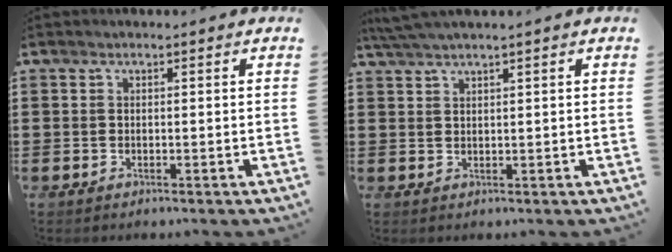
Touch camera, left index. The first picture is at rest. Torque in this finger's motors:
{"motor_torque": [1.12, -1.02, 0.44, 0.18]}